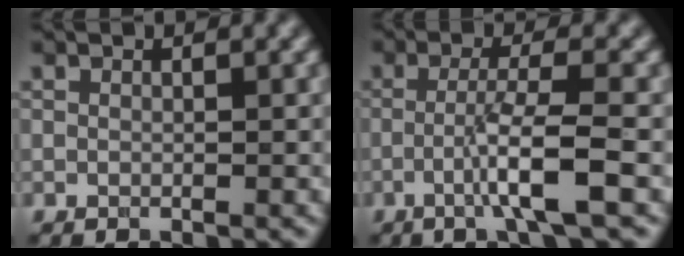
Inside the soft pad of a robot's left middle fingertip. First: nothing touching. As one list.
[{"total": 4.6, "force": [-1.5, 0.4, 4.4], "torque": [-0.074, 0.010, -0.038]}]